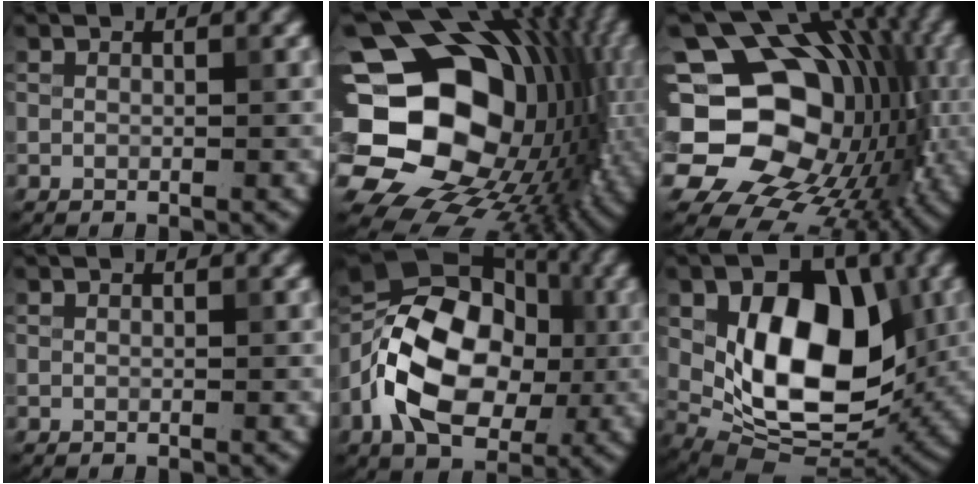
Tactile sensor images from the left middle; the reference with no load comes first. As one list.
[{"total": 20.8, "force": [-0.5, 16.7, 12.5], "torque": [-0.191, 0.001, -0.018]}, {"total": 17.6, "force": [-1.2, 14.1, 10.5], "torque": [-0.156, 0.011, -0.024]}, {"total": 0.0}, {"total": 12.9, "force": [-2.4, 8.9, 9.1], "torque": [-0.168, 0.014, -0.062]}, {"total": 12.1, "force": [1.5, 7.5, 9.4], "torque": [-0.141, -0.012, 0.025]}]